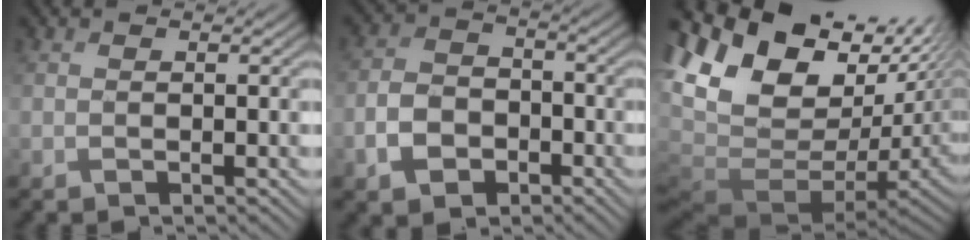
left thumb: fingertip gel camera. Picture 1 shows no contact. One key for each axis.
{"total": 5.4, "fx": -3.2, "fy": 3.7, "fz": 2.2, "tx": -0.041, "ty": -0.001, "tz": -0.067}
{"total": 14.3, "fx": 1.7, "fy": 9.2, "fz": 10.8, "tx": -0.222, "ty": -0.033, "tz": 0.078}